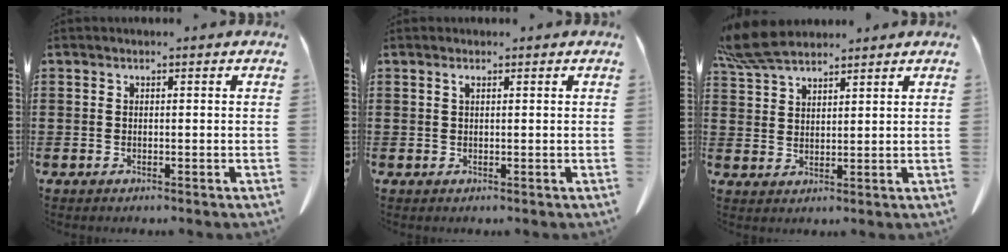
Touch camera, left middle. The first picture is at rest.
{"total": 0.8, "force": [0.5, 0.2, 0.7], "torque": [-0.015, 0.000, 0.010]}
{"total": 6.9, "force": [5.9, 1.7, 3.2], "torque": [-0.088, -0.013, 0.112]}